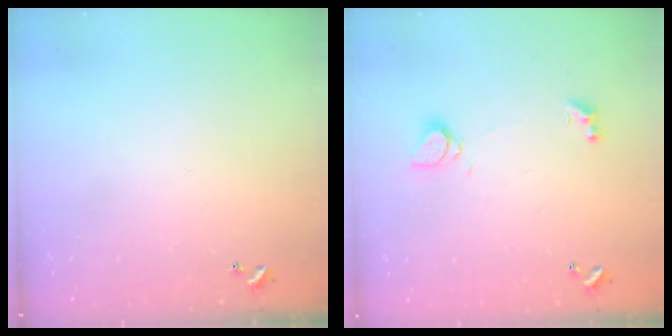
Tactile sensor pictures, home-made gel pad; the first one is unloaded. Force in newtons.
{"total": 1.0, "press": 0.9, "slide": 0.4}